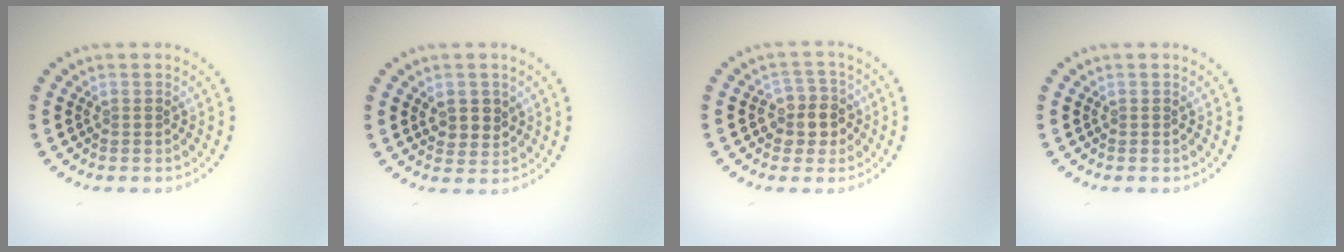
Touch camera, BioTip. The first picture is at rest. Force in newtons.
{"total": 2.3, "press": 2.1, "slide": 0.8}
{"total": 2.9, "press": 2.6, "slide": 1.2}
{"total": 0.0}